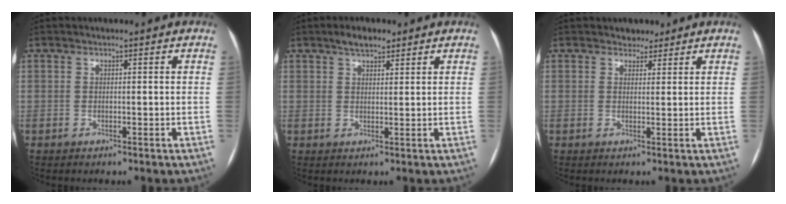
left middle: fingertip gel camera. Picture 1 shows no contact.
{"total": 3.4, "force": [2.5, 1.4, 1.9], "torque": [-0.035, 0.010, 0.041]}
{"total": 2.2, "force": [1.7, 1.3, 0.2], "torque": [-0.001, 0.002, 0.022]}